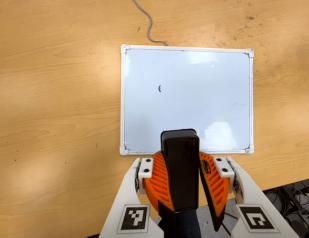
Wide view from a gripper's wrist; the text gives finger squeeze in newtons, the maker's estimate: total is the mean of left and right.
{"total": 10.9, "left": 10.7, "right": 11.1}